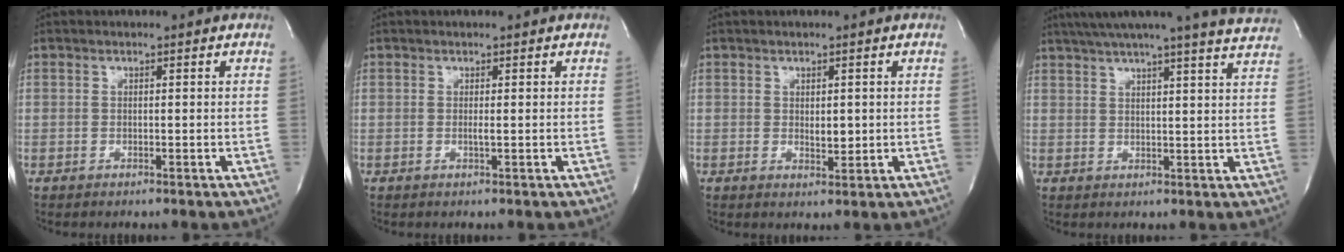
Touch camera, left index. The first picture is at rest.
{"total": 0.7, "force": [-0.4, -0.2, 0.5], "torque": [-0.012, -0.006, -0.007]}
{"total": 2.0, "force": [-0.2, 1.0, 1.7], "torque": [-0.023, -0.010, -0.001]}
{"total": 18.7, "force": [16.9, -1.0, 7.9], "torque": [-0.124, -0.029, 0.204]}